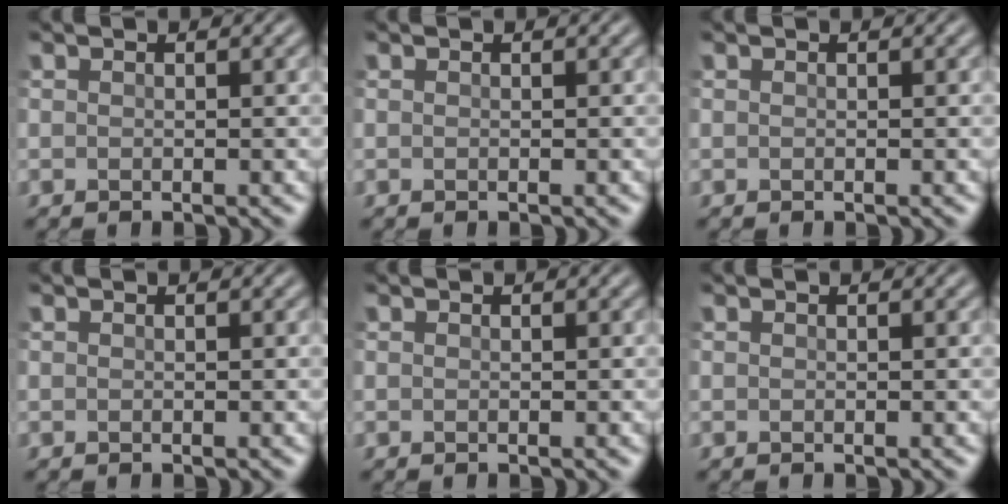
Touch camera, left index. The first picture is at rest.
{"total": 0.0}
{"total": 0.0}
{"total": 0.0}
{"total": 0.0}
{"total": 0.0}